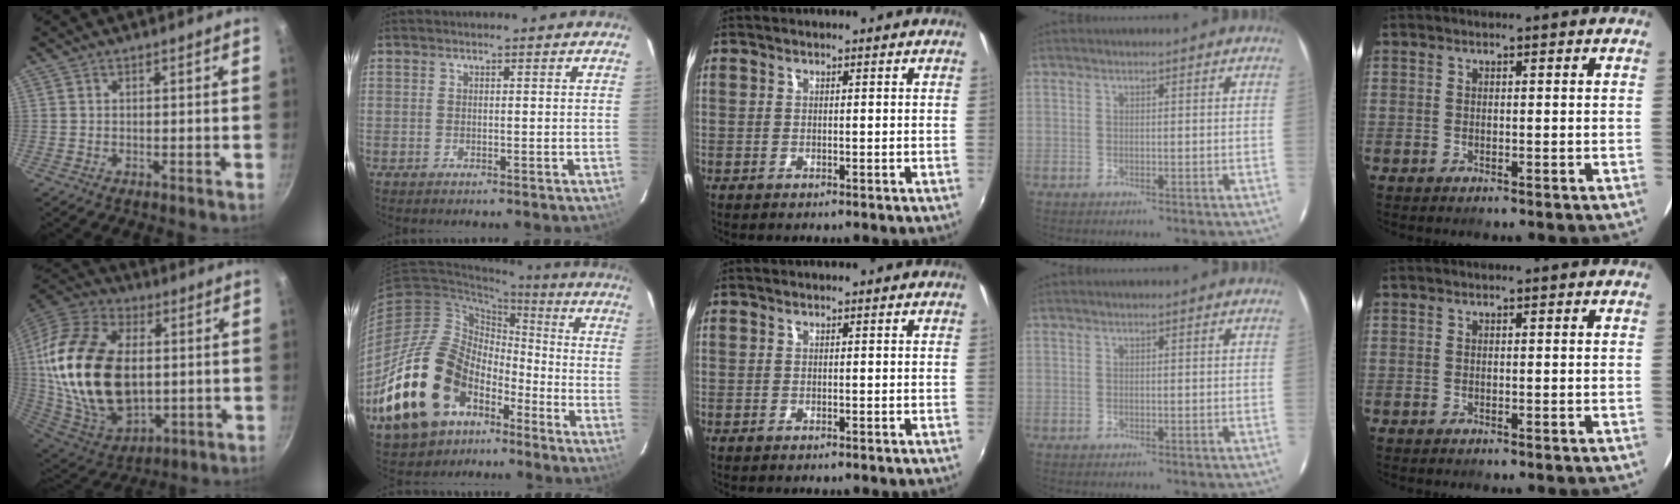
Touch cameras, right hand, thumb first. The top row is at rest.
{"thumb": {"total": 28.8, "force": [2.0, 17.9, 22.5], "torque": [-0.422, -0.003, 0.041]}, "index": {"total": 22.7, "force": [-11.8, 14.6, 12.8], "torque": [-0.263, 0.006, -0.185]}}